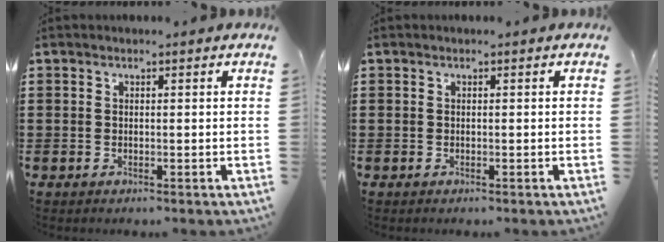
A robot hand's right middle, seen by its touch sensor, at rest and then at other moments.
{"total": 0.0}